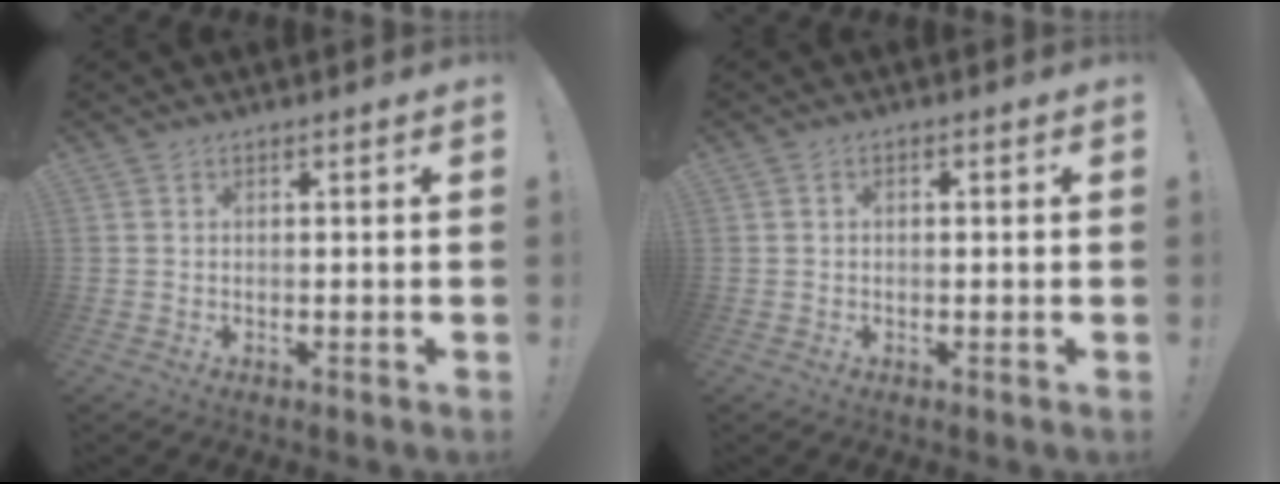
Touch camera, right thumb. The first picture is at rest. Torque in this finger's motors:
{"motor_torque": [0.01, -0.19, -0.21, 0.29, 0.07]}